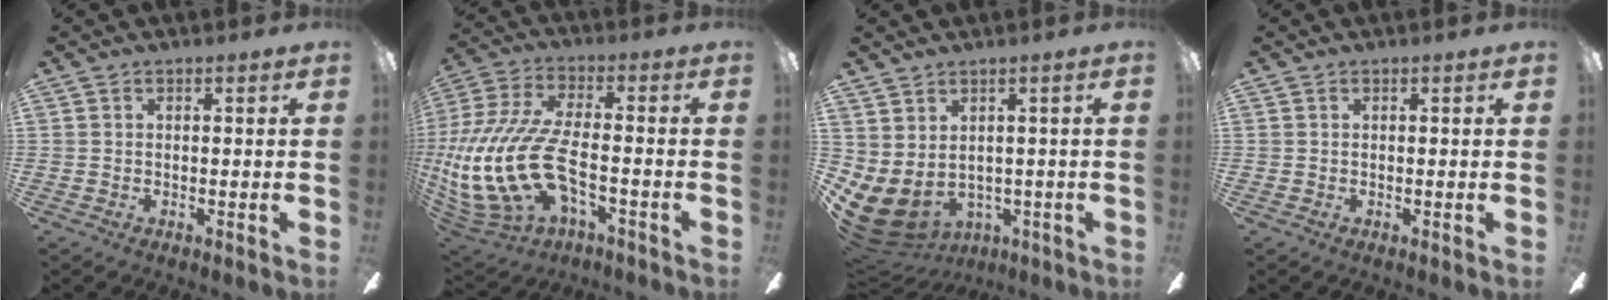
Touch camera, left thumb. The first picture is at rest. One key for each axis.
{"total": 19.0, "fx": -4.6, "fy": 9.8, "fz": 15.7, "tx": -0.362, "ty": 0.002, "tz": -0.081}
{"total": 5.3, "fx": -0.8, "fy": 4.0, "fz": 3.4, "tx": -0.102, "ty": -0.021, "tz": -0.010}
{"total": 0.0}